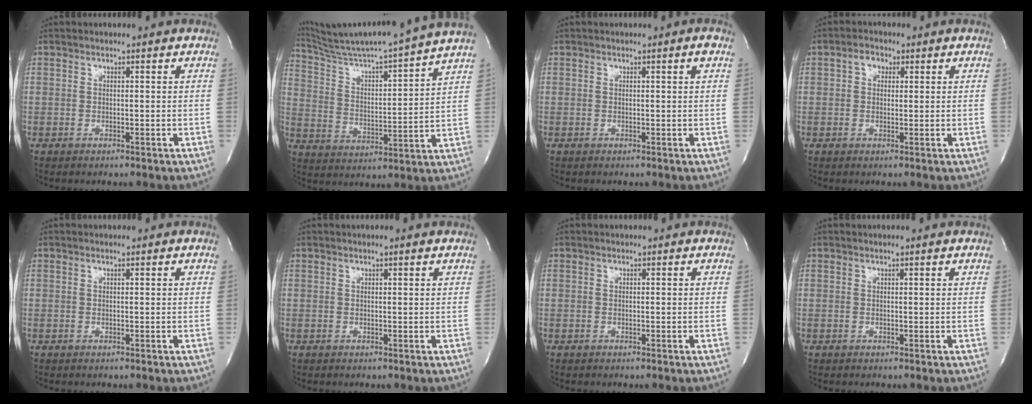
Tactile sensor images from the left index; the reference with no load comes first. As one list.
[{"total": 20.2, "force": [18.3, -2.4, 8.1], "torque": [-0.151, -0.035, 0.279]}, {"total": 1.0, "force": [0.4, -0.2, 0.9], "torque": [-0.016, -0.002, 0.006]}, {"total": 2.3, "force": [0.8, 1.7, 1.3], "torque": [-0.024, 0.008, 0.012]}, {"total": 0.0}, {"total": 1.0, "force": [0.8, -0.3, 0.5], "torque": [-0.019, 0.001, 0.017]}, {"total": 0.0}, {"total": 0.6, "force": [0.6, -0.1, 0.3], "torque": [-0.013, -0.001, 0.011]}]